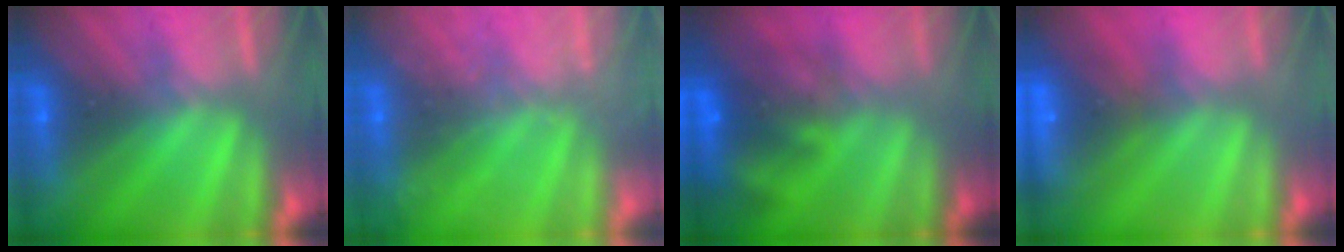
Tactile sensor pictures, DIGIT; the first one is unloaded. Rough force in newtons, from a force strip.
{"total": 2.3}
{"total": 5.7}
{"total": 7.7}